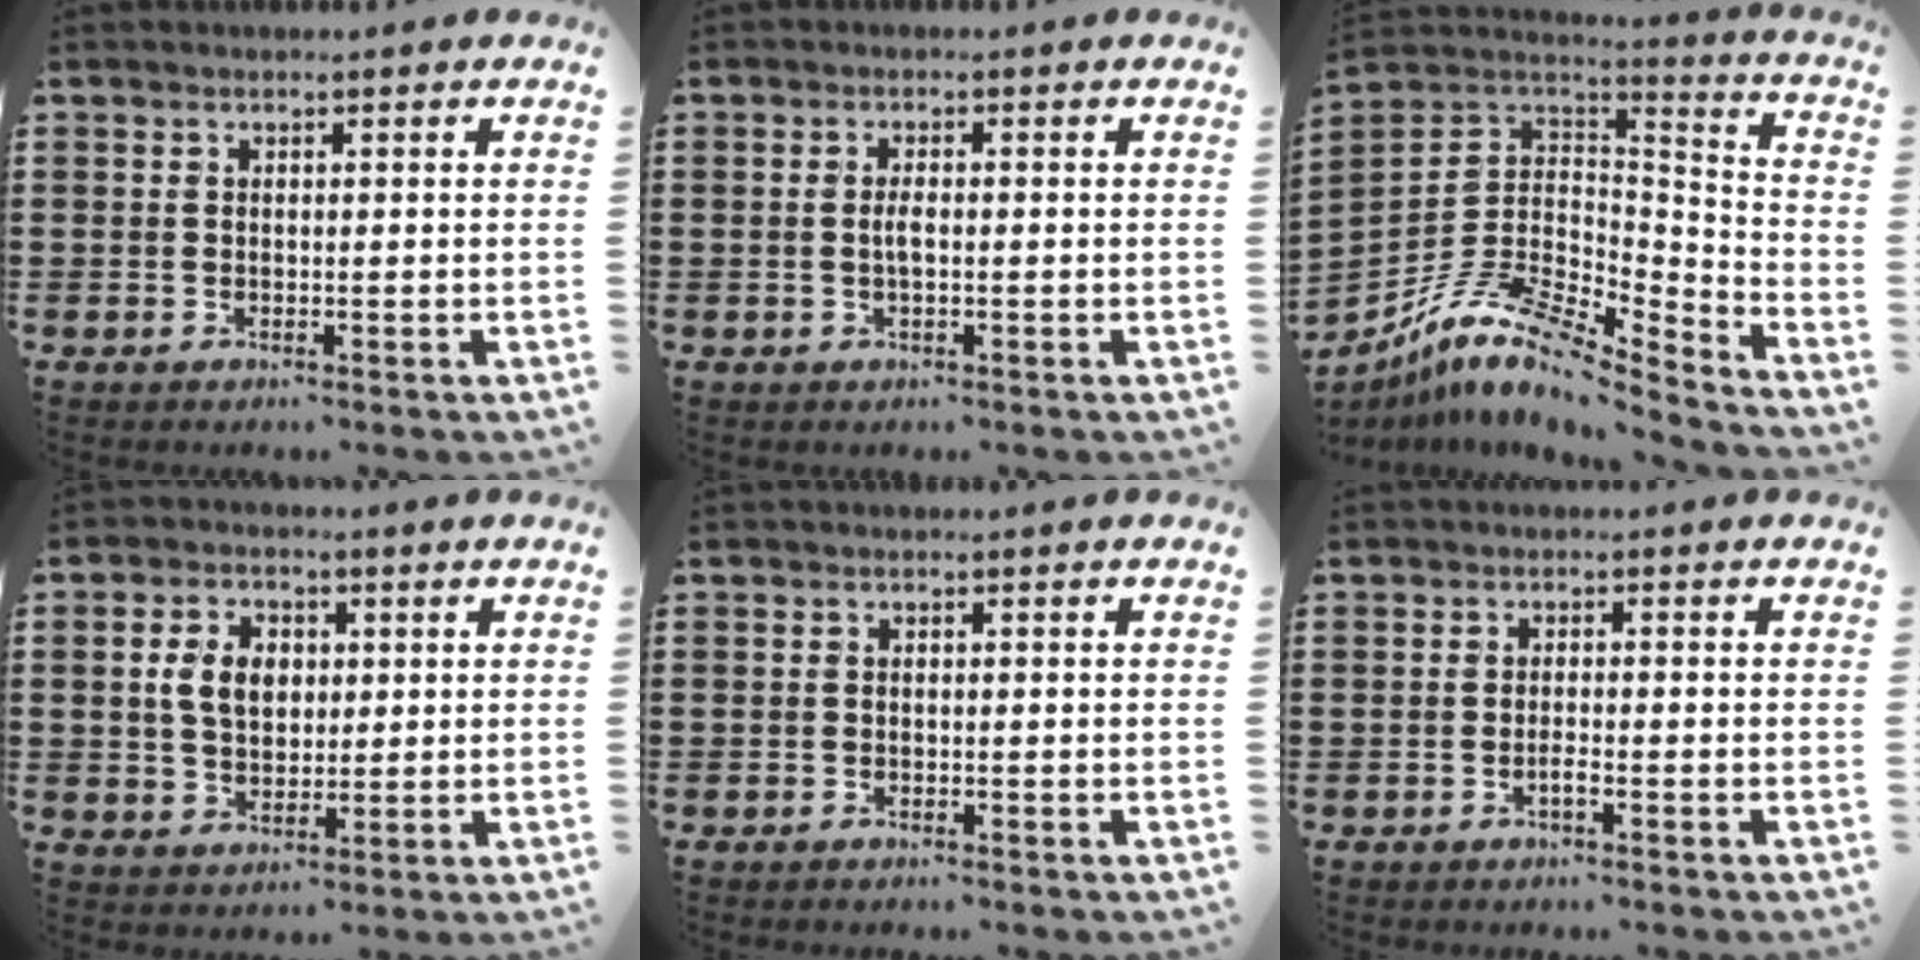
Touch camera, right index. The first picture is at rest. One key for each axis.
{"total": 1.8, "fx": -0.3, "fy": 0.5, "fz": 1.7, "tx": -0.040, "ty": 0.000, "tz": -0.008}
{"total": 12.0, "fx": -8.9, "fy": 4.1, "fz": 6.9, "tx": -0.155, "ty": 0.011, "tz": -0.176}
{"total": 5.5, "fx": 0.9, "fy": 3.9, "fz": 3.8, "tx": -0.084, "ty": 0.009, "tz": 0.009}
{"total": 0.6, "fx": -0.6, "fy": -0.1, "fz": 0.0, "tx": -0.001, "ty": -0.002, "tz": -0.013}
{"total": 1.4, "fx": -0.9, "fy": 0.1, "fz": 1.1, "tx": -0.020, "ty": -0.005, "tz": -0.014}